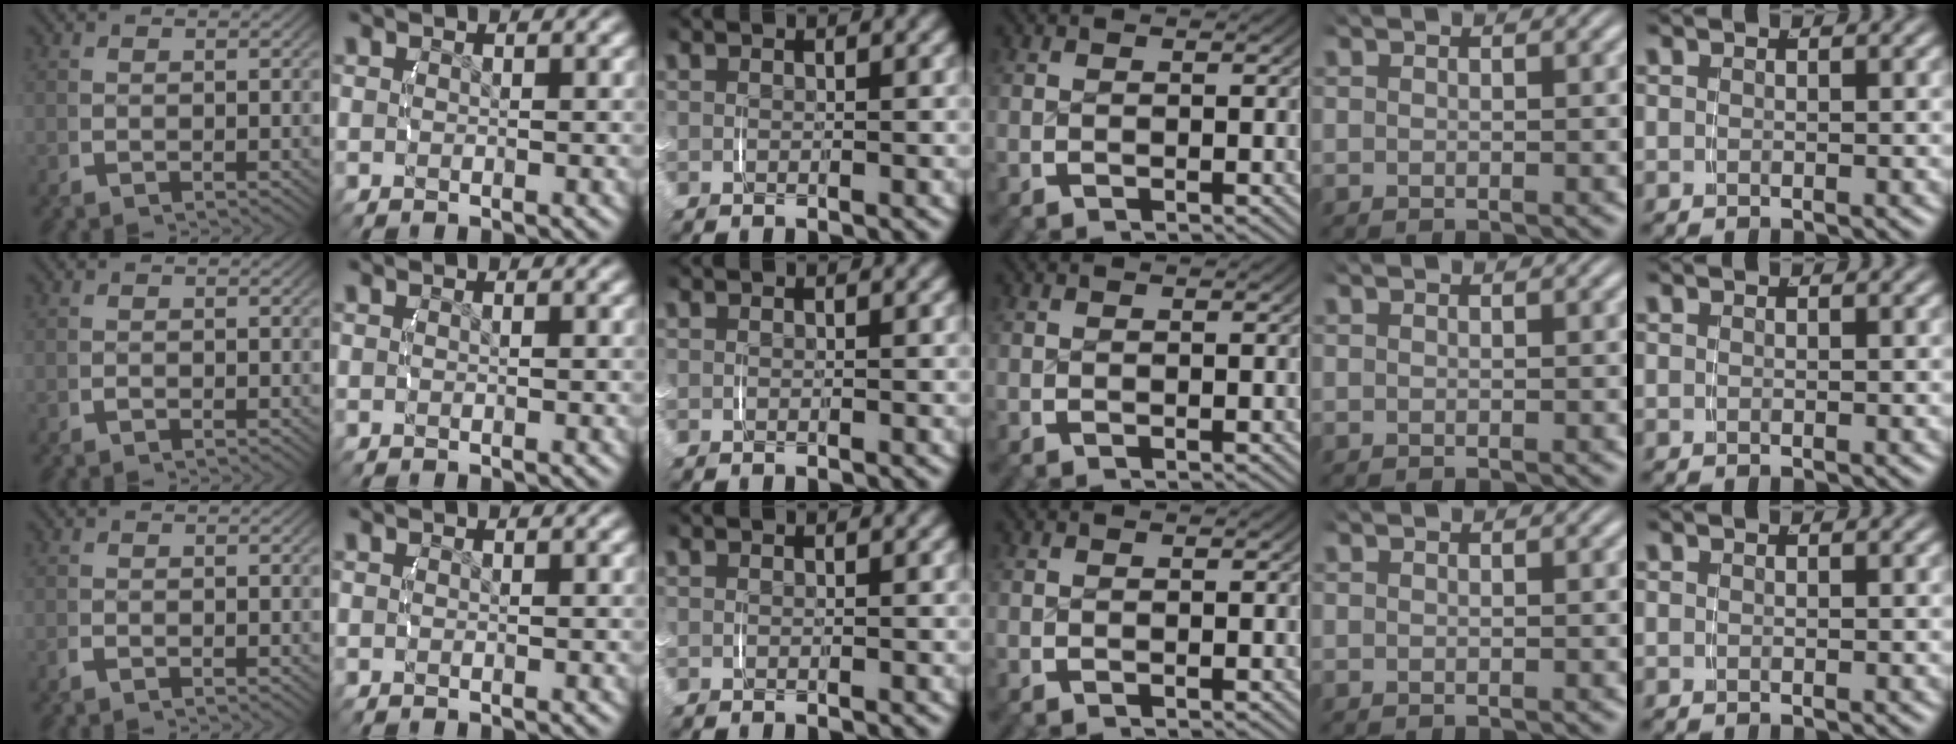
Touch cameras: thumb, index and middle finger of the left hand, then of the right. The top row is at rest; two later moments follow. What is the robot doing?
{"motion": "lift_and_place", "object": "small bumper sticker"}